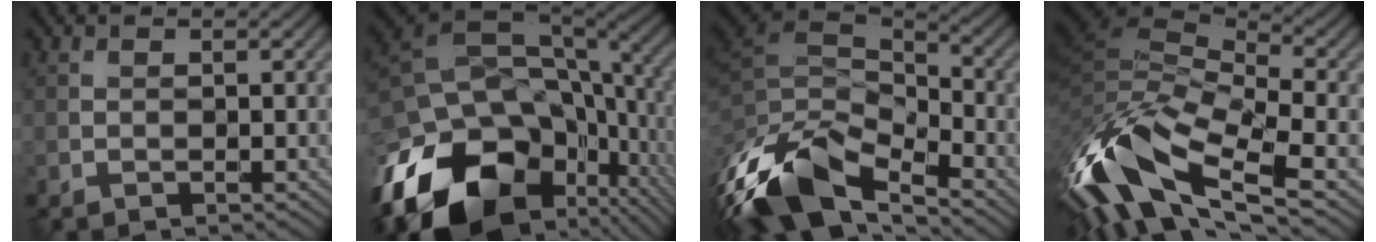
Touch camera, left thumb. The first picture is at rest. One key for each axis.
{"total": 19.8, "fx": -7.5, "fy": 13.7, "fz": 12.1, "tx": -0.272, "ty": -0.016, "tz": -0.108}
{"total": 15.2, "fx": -8.1, "fy": 7.3, "fz": 10.6, "tx": -0.267, "ty": -0.030, "tz": -0.132}
{"total": 16.5, "fx": -7.1, "fy": 6.4, "fz": 13.4, "tx": -0.319, "ty": -0.020, "tz": -0.133}